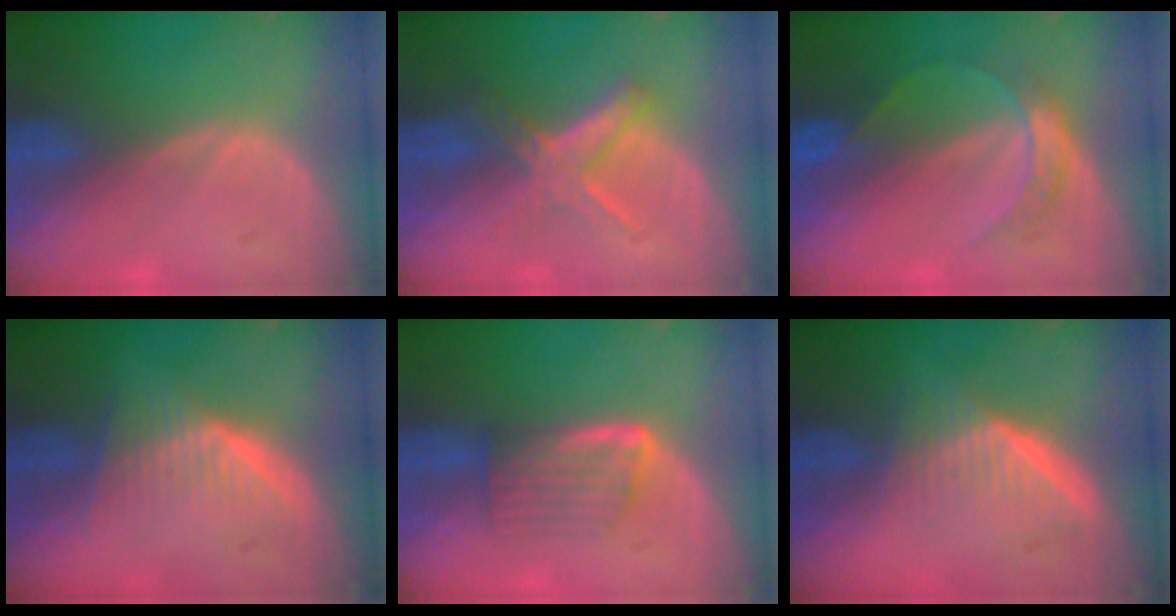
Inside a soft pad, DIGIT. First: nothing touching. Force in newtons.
{"total": 5.8, "press": 5.5, "slide": 1.8}
{"total": 4.8, "press": 4.6, "slide": 1.1}
{"total": 6.1, "press": 6.0, "slide": 1.0}
{"total": 5.7, "press": 5.3, "slide": 2.3}
{"total": 6.8, "press": 6.1, "slide": 3.1}